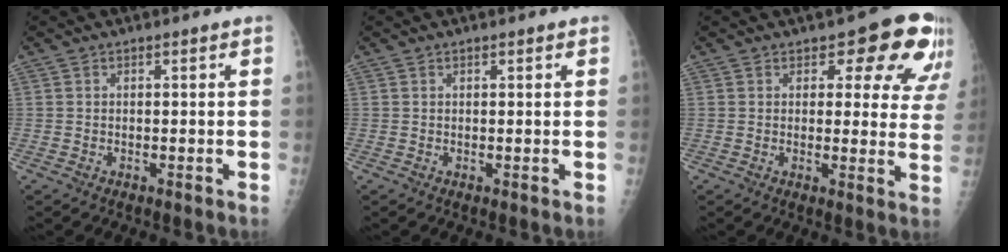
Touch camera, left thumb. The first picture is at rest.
{"total": 0.9, "force": [0.6, 0.4, 0.5], "torque": [-0.005, -0.001, 0.007]}
{"total": 12.1, "force": [7.5, 6.0, 7.4], "torque": [-0.031, -0.034, 0.072]}